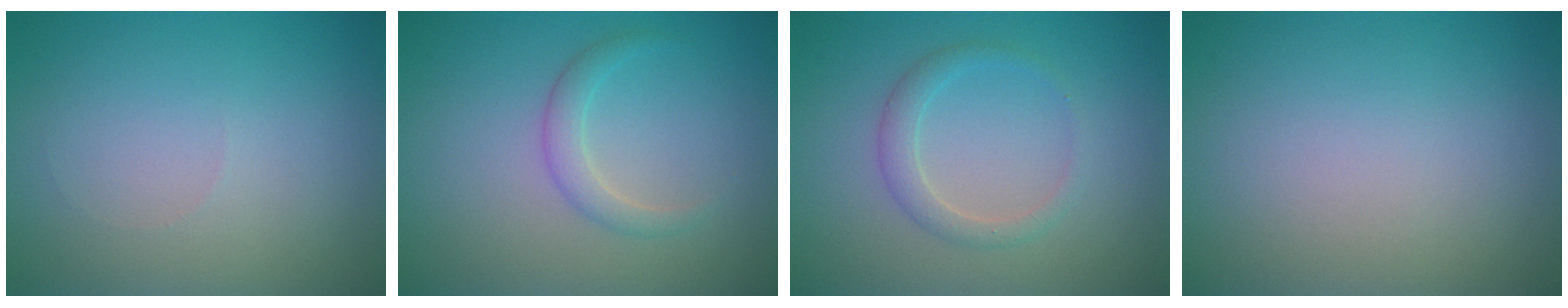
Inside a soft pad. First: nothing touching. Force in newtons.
{"total": 1.7, "press": 1.7, "slide": 0.0}
{"total": 1.9, "press": 1.9, "slide": 0.0}
{"total": 0.0}